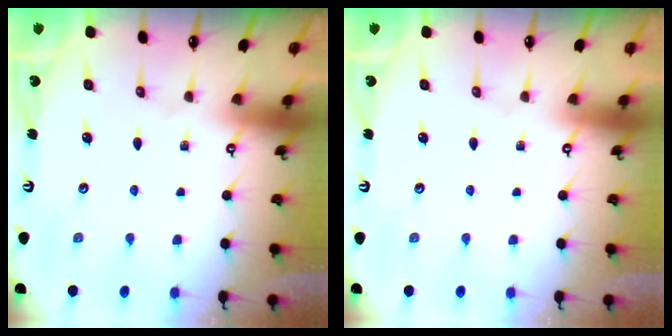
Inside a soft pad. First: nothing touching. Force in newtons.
{"total": 0.0}